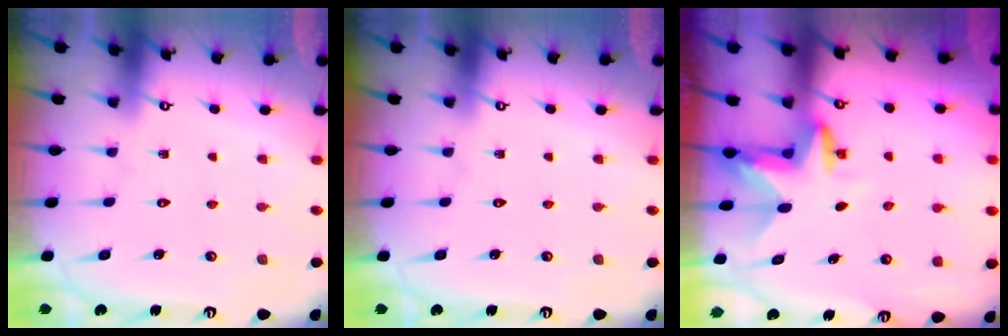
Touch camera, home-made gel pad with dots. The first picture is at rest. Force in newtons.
{"total": 0.0}
{"total": 3.6, "press": 3.6, "slide": 0.2}